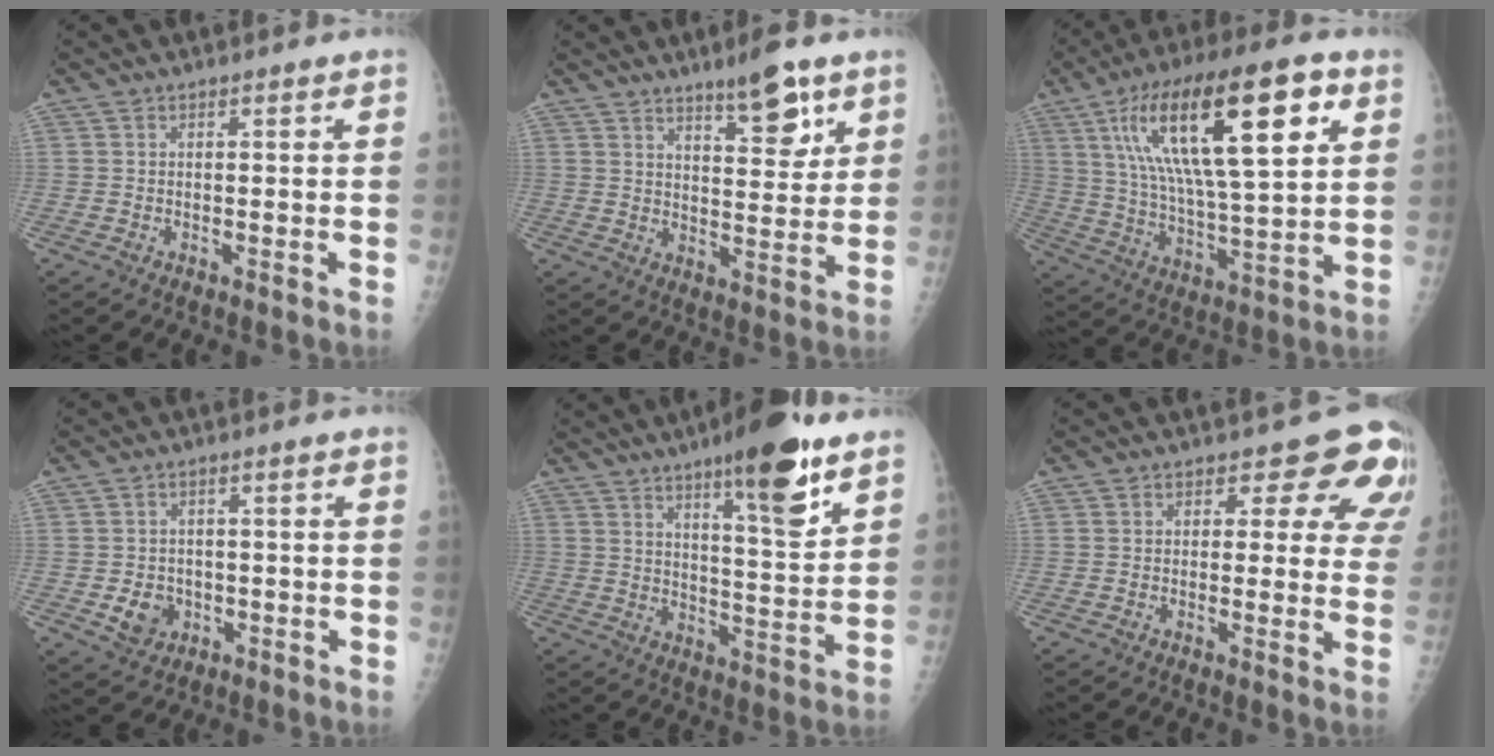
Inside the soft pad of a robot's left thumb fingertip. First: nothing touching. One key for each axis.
{"total": 9.3, "fx": 6.1, "fy": 2.8, "fz": 6.5, "tx": -0.076, "ty": -0.040, "tz": 0.093}
{"total": 24.8, "fx": 9.7, "fy": 7.7, "fz": 21.5, "tx": -0.361, "ty": -0.009, "tz": 0.162}
{"total": 5.1, "fx": -1.4, "fy": 4.3, "fz": 2.3, "tx": -0.017, "ty": 0.006, "tz": -0.014}
{"total": 14.6, "fx": 9.1, "fy": 3.1, "fz": 11.1, "tx": -0.142, "ty": -0.057, "tz": 0.136}
{"total": 9.7, "fx": 5.7, "fy": 5.8, "fz": 5.4, "tx": -0.007, "ty": -0.021, "tz": 0.044}